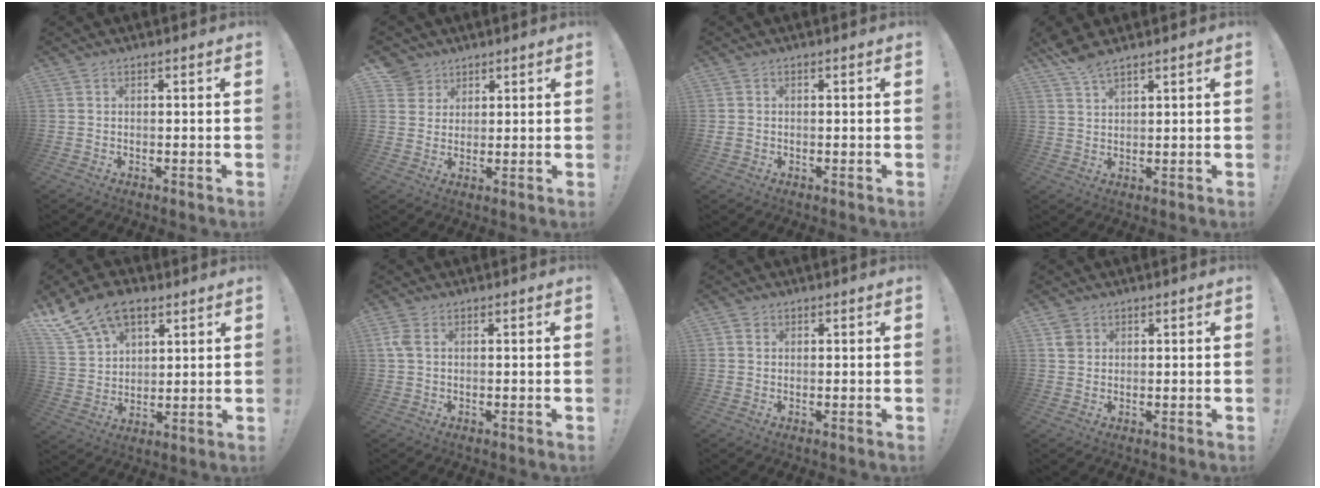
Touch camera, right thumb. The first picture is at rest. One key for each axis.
{"total": 5.3, "fx": 3.3, "fy": 4.1, "fz": 0.5, "tx": -0.008, "ty": -0.020, "tz": 0.064}
{"total": 1.2, "fx": -0.2, "fy": 1.1, "fz": 0.5, "tx": -0.008, "ty": 0.002, "tz": -0.004}
{"total": 5.3, "fx": 4.5, "fy": 1.0, "fz": 2.7, "tx": -0.044, "ty": -0.029, "tz": 0.082}
{"total": 13.6, "fx": 9.0, "fy": 8.0, "fz": 6.5, "tx": -0.123, "ty": -0.046, "tz": 0.174}
{"total": 2.9, "fx": 0.9, "fy": 1.6, "fz": 2.2, "tx": -0.049, "ty": 0.007, "tz": 0.018}
{"total": 1.3, "fx": 0.5, "fy": 1.1, "fz": 0.2, "tx": -0.006, "ty": 0.004, "tz": 0.011}
{"total": 2.8, "fx": 1.5, "fy": 2.3, "fz": 0.9, "tx": -0.007, "ty": -0.002, "tz": 0.027}